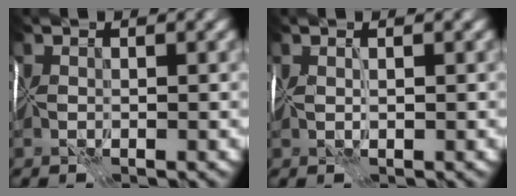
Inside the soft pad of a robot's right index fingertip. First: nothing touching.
{"total": 0.7, "force": [0.2, -0.7, -0.2], "torque": [0.009, -0.003, 0.005]}